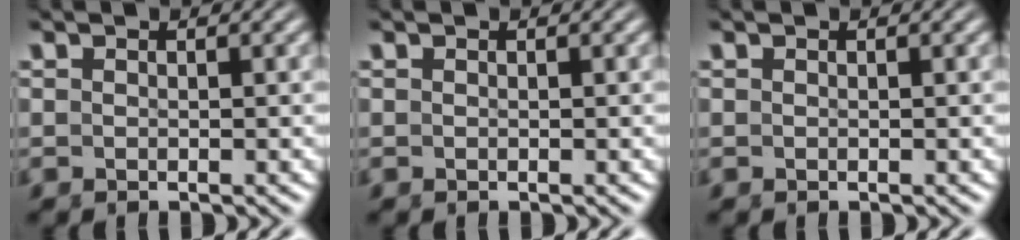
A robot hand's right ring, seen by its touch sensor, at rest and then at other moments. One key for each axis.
{"total": 0.0}
{"total": 0.0}